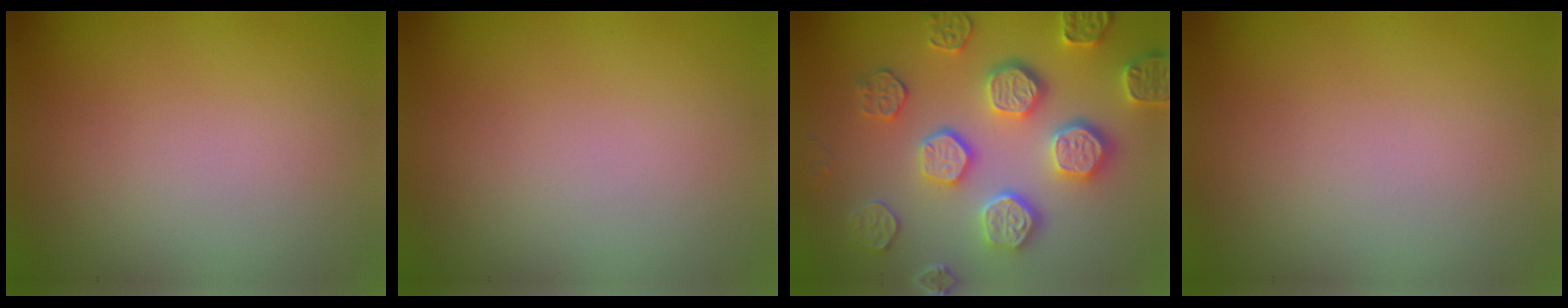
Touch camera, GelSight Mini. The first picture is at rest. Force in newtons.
{"total": 0.0}
{"total": 6.6, "press": 5.8, "slide": 3.1}
{"total": 0.0}